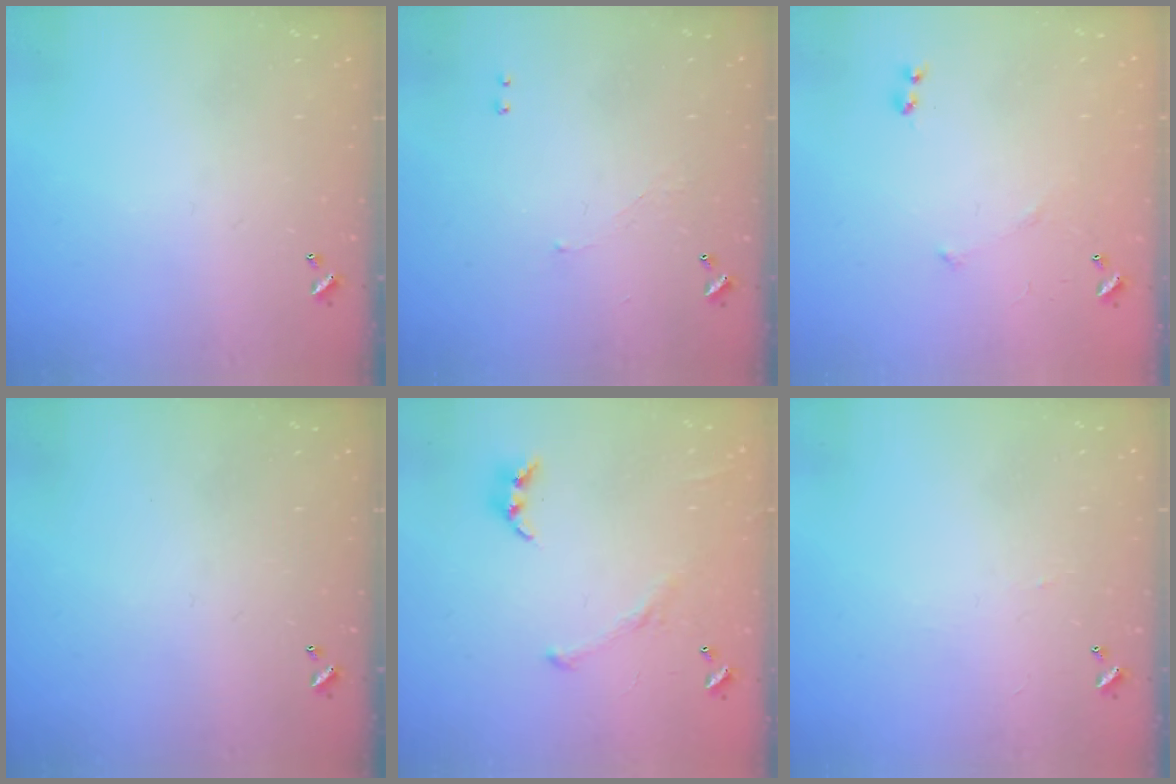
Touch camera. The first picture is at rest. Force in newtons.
{"total": 1.3, "press": 1.2, "slide": 0.5}
{"total": 5.7, "press": 5.7, "slide": 0.8}
{"total": 0.0}
{"total": 2.3, "press": 2.1, "slide": 1.0}
{"total": 0.5, "press": 0.3, "slide": 0.4}